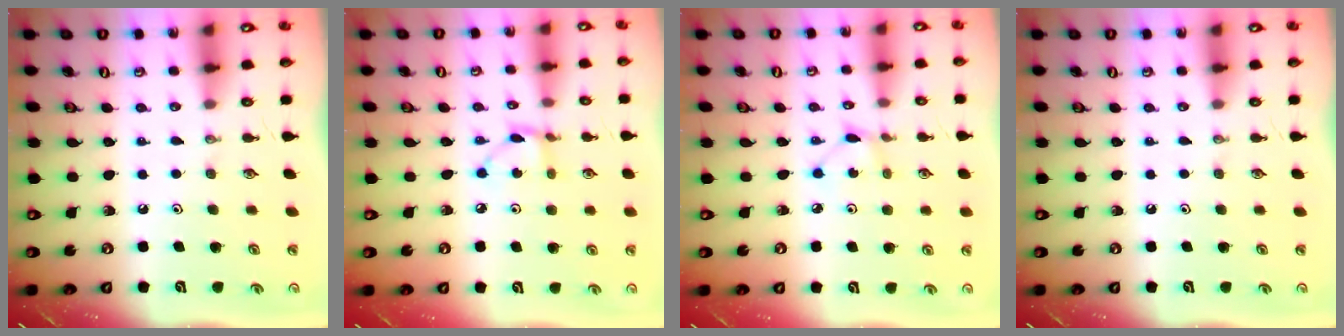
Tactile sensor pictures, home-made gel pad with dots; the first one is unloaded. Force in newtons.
{"total": 3.8, "press": 3.8, "slide": 0.2}
{"total": 2.5, "press": 2.4, "slide": 0.3}
{"total": 0.0}